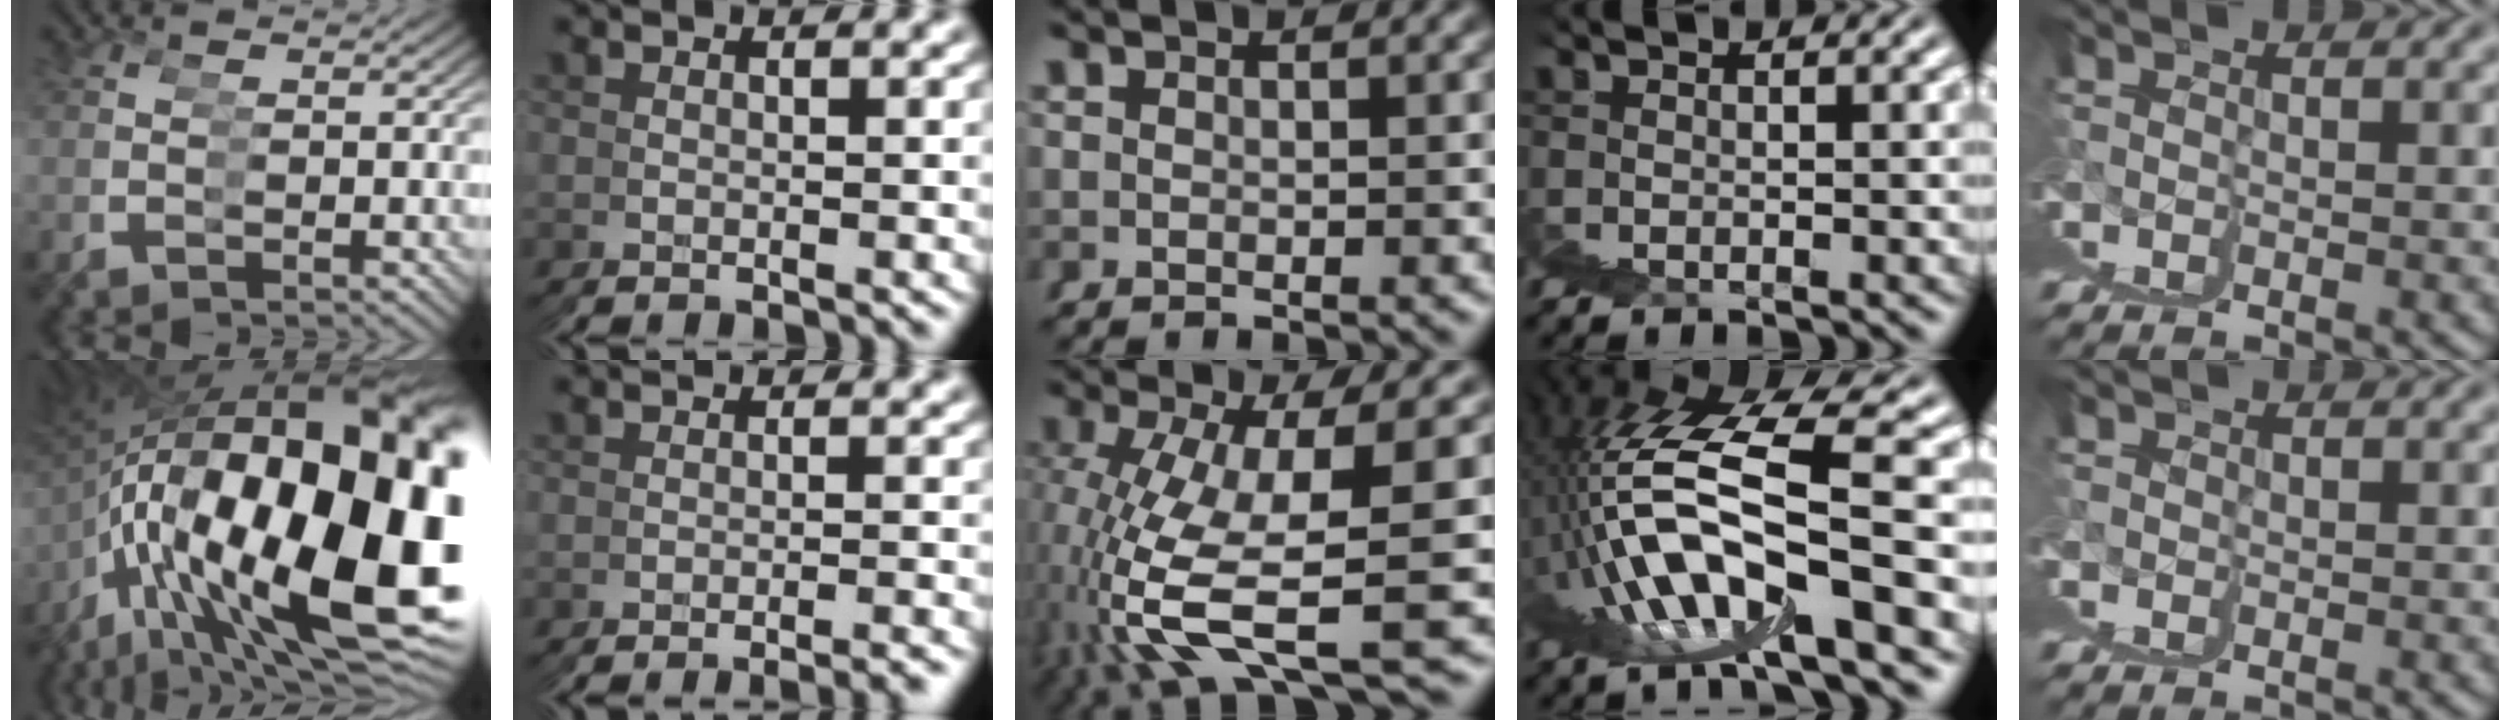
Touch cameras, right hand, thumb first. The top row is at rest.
{"thumb": {"total": 28.5, "force": [0.0, 16.8, 23.0], "torque": [-0.386, -0.032, 0.034]}, "index": {"total": 2.3, "force": [-1.5, -1.8, -0.5], "torque": [-0.001, 0.011, -0.029]}, "middle": {"total": 10.7, "force": [-2.9, 4.4, 9.3], "torque": [-0.186, -0.049, -0.015]}, "ring": {"total": 10.6, "force": [3.4, 1.5, 10.0], "torque": [-0.203, 0.034, 0.056]}, "little": {"total": 0.9, "force": [0.5, 0.7, -0.3], "torque": [0.005, -0.004, 0.007]}}